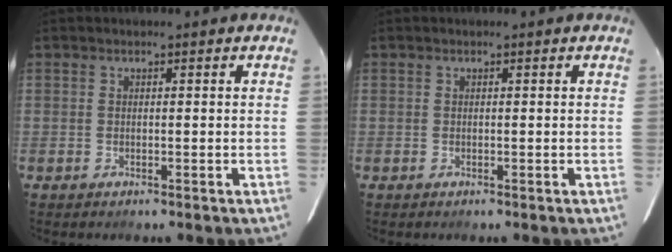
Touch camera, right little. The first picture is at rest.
{"total": 0.0}